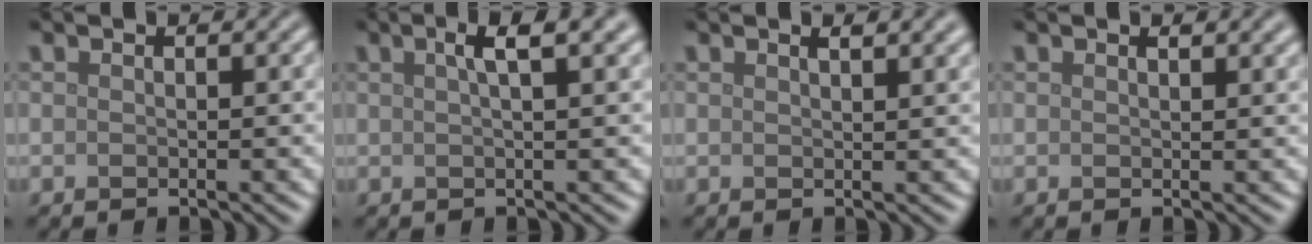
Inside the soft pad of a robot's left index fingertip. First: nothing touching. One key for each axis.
{"total": 3.4, "fx": 1.4, "fy": 0.7, "fz": 3.0, "tx": -0.033, "ty": 0.012, "tz": 0.019}
{"total": 2.2, "fx": 1.3, "fy": 0.7, "fz": 1.5, "tx": -0.011, "ty": 0.004, "tz": 0.014}
{"total": 1.3, "fx": 0.9, "fy": 0.4, "fz": 0.9, "tx": -0.009, "ty": 0.002, "tz": 0.014}